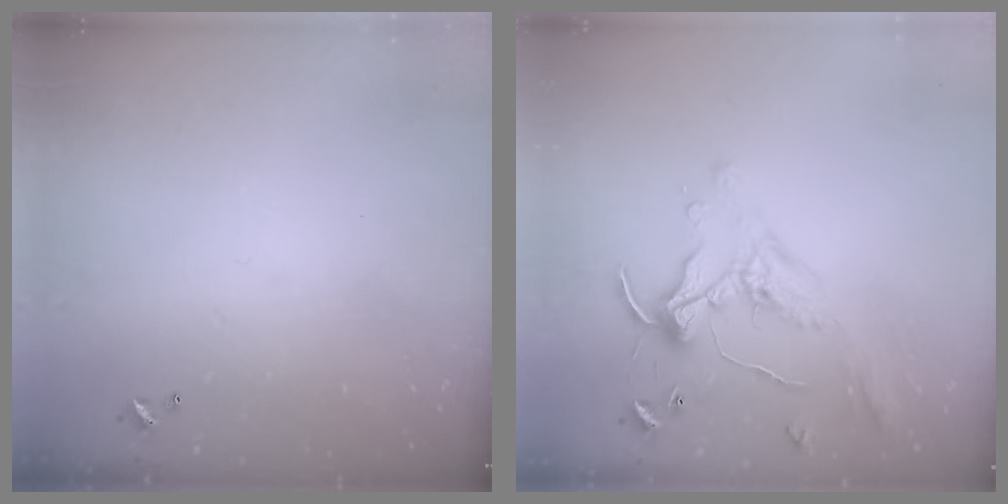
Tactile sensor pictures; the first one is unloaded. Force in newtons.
{"total": 0.7, "press": 0.5, "slide": 0.4}